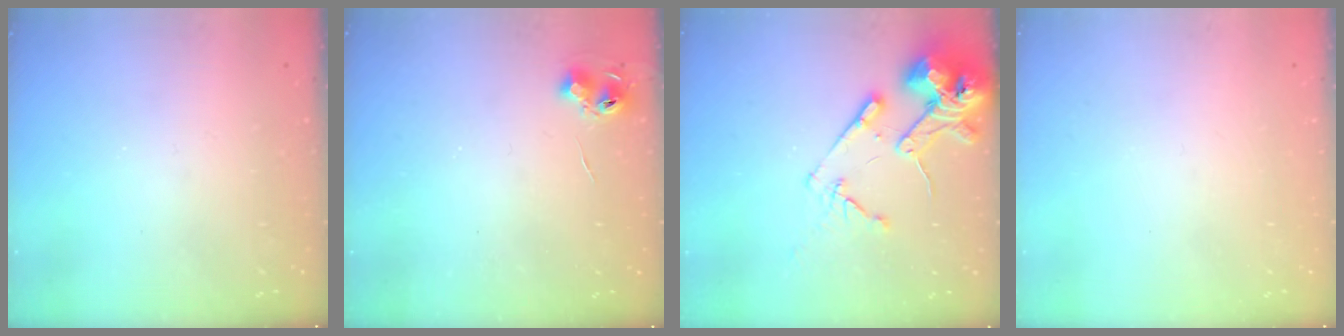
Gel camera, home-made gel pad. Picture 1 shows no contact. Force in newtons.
{"total": 5.7, "press": 5.7, "slide": 0.6}
{"total": 13.9, "press": 13.8, "slide": 1.8}
{"total": 0.0}